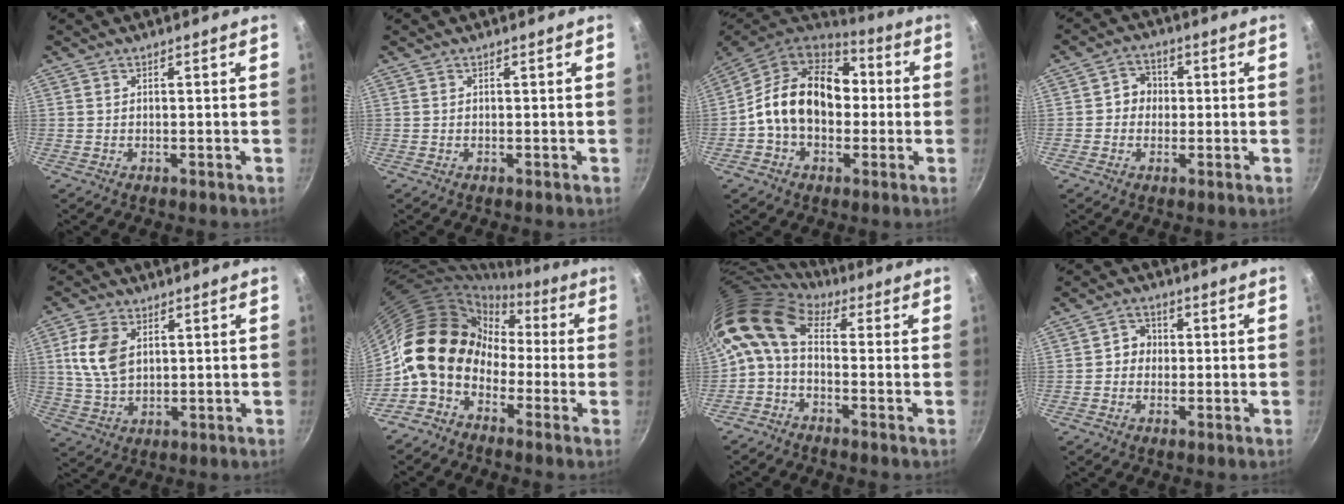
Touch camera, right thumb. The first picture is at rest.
{"total": 0.0}
{"total": 18.0, "force": [0.2, 13.2, 12.2], "torque": [-0.171, 0.041, -0.010]}
{"total": 4.8, "force": [0.0, 4.4, 1.9], "torque": [0.007, 0.010, -0.009]}
{"total": 9.1, "force": [2.4, 5.9, 6.5], "torque": [-0.118, -0.010, 0.047]}
{"total": 14.2, "force": [-3.0, 11.2, 8.2], "torque": [-0.101, 0.053, -0.082]}
{"total": 9.6, "force": [0.7, 5.6, 7.7], "torque": [-0.151, 0.027, -0.007]}
{"total": 4.1, "force": [0.0, 3.7, 1.7], "torque": [0.003, 0.009, -0.008]}